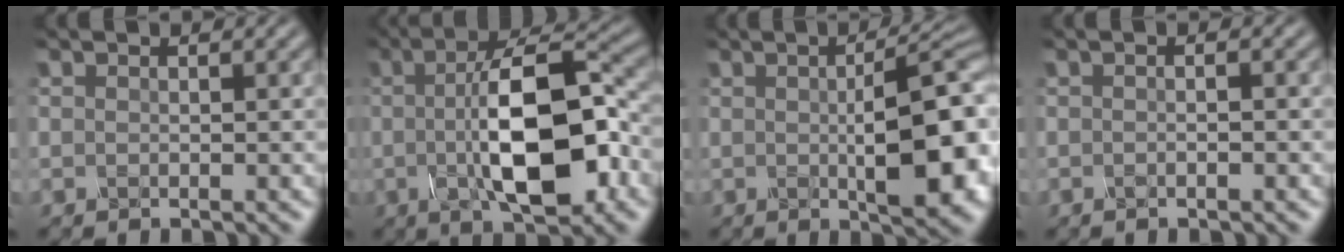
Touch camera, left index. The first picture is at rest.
{"total": 11.0, "force": [-0.8, 3.8, 10.2], "torque": [-0.161, 0.006, -0.014]}
{"total": 10.0, "force": [-0.2, 3.2, 9.4], "torque": [-0.127, -0.001, 0.002]}
{"total": 1.2, "force": [0.0, 0.3, 1.2], "torque": [-0.010, -0.004, -0.011]}